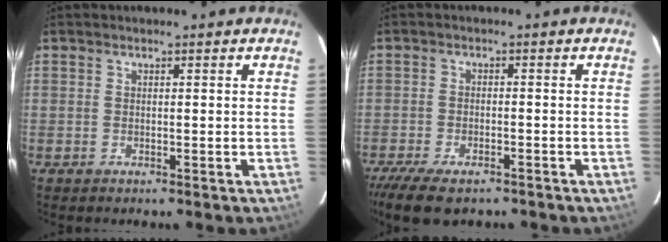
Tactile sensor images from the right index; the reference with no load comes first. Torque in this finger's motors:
{"motor_torque": [0.85, -0.78, 0.37, 0.08]}